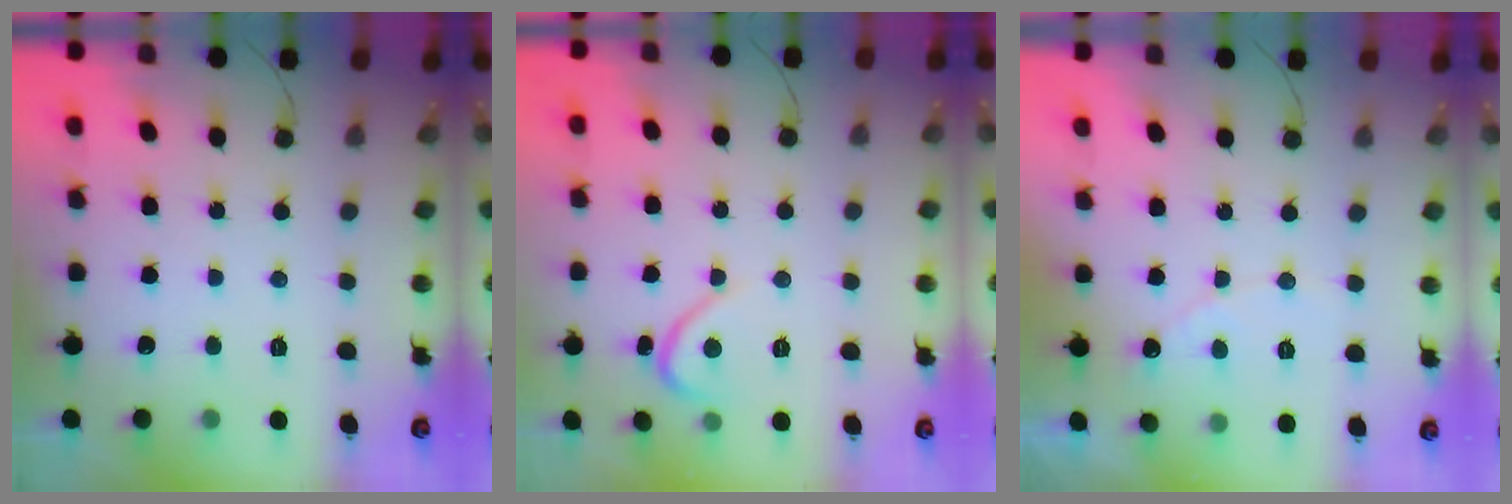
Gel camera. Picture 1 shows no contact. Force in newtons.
{"total": 3.1, "press": 3.1, "slide": 0.3}
{"total": 4.5, "press": 4.5, "slide": 0.2}